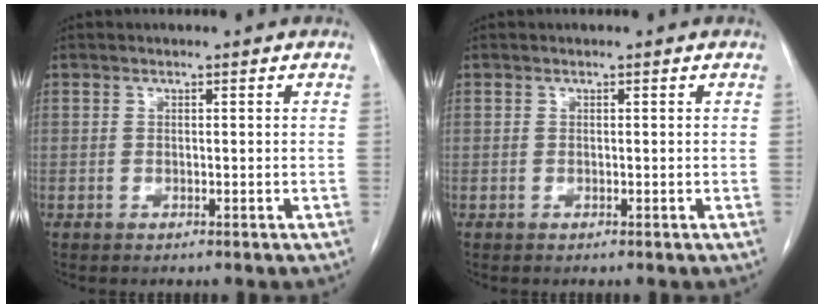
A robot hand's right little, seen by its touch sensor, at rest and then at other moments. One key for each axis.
{"total": 0.0}